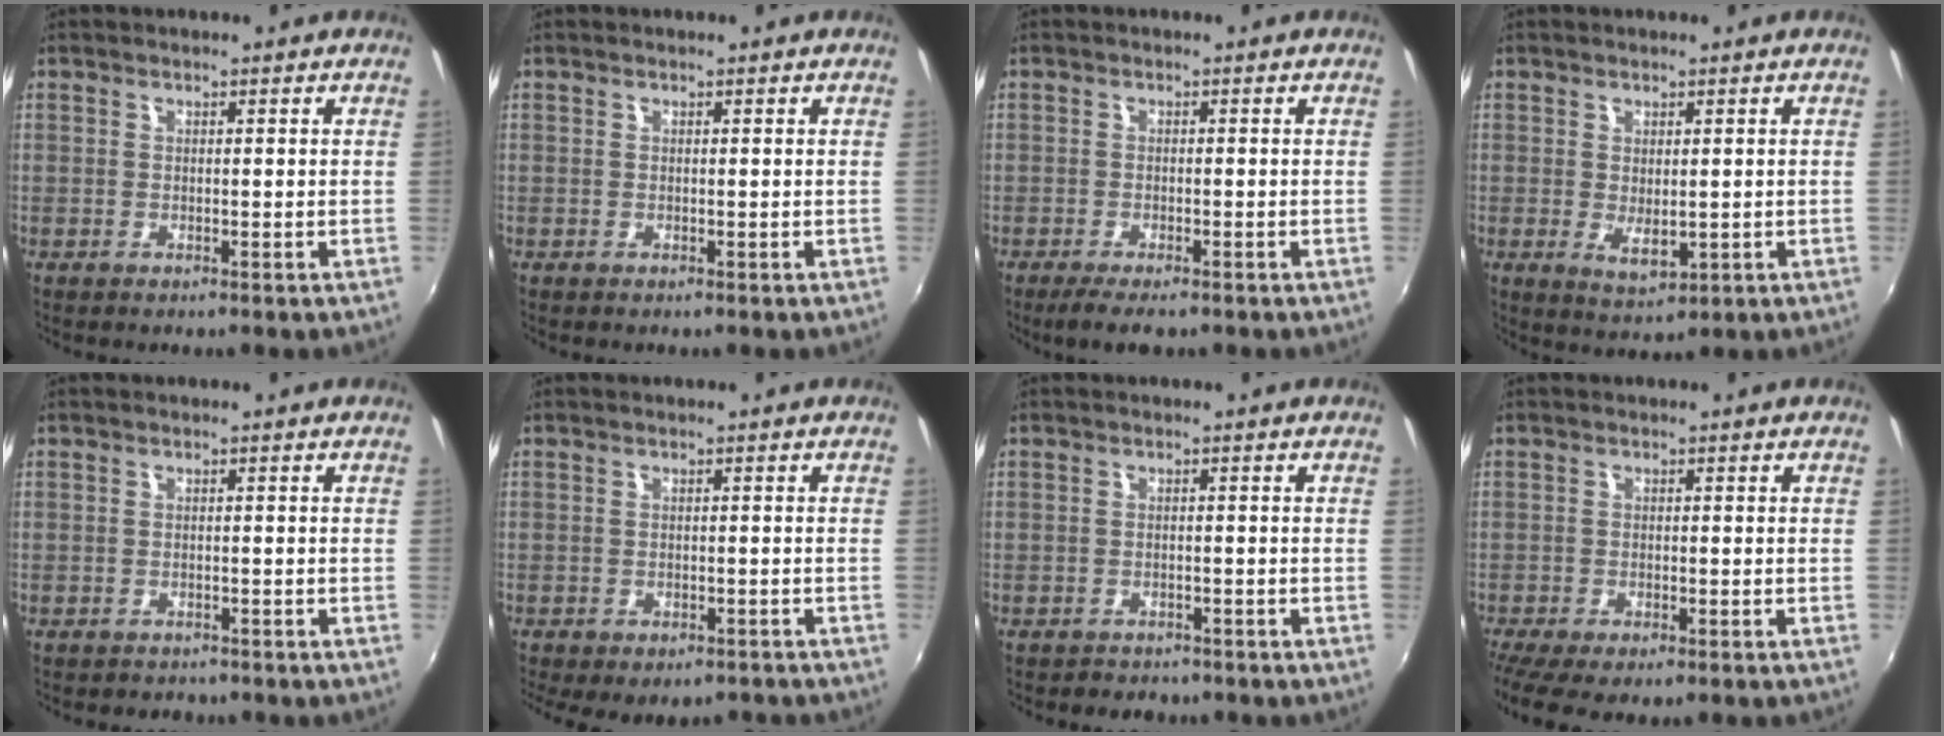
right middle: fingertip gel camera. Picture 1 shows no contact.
{"total": 0.0}
{"total": 4.3, "force": [-3.2, 0.9, 2.6], "torque": [-0.061, -0.018, -0.056]}
{"total": 3.8, "force": [-0.2, 2.0, 3.3], "torque": [-0.054, -0.010, 0.003]}
{"total": 2.3, "force": [-2.0, 1.1, 0.3], "torque": [-0.013, -0.008, -0.028]}
{"total": 8.1, "force": [-5.9, 3.5, 4.2], "torque": [-0.087, -0.028, -0.074]}
{"total": 3.3, "force": [-2.9, 1.6, 0.5], "torque": [-0.019, -0.007, -0.044]}
{"total": 6.5, "force": [-4.9, 1.7, 3.9], "torque": [-0.094, -0.035, -0.080]}